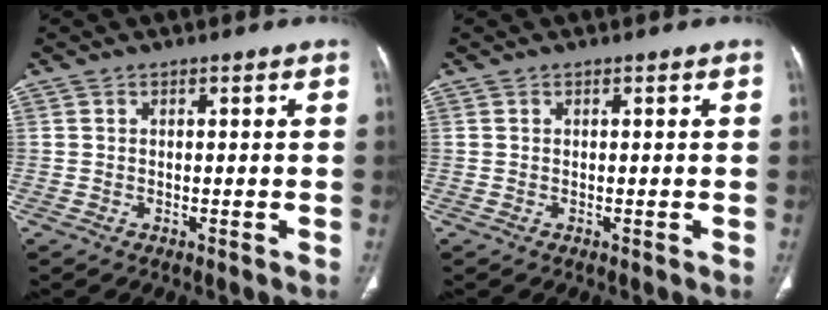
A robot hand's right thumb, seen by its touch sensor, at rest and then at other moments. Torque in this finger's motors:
{"motor_torque": [0.02, 0.02, -0.11, 0.09, 0.02]}